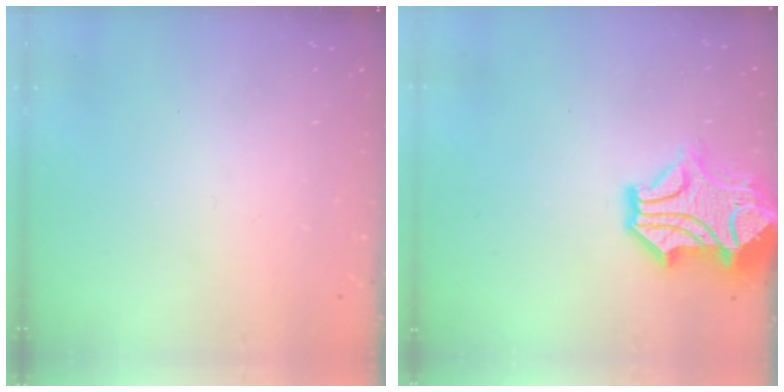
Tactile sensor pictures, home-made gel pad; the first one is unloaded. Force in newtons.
{"total": 7.4, "press": 7.1, "slide": 2.2}